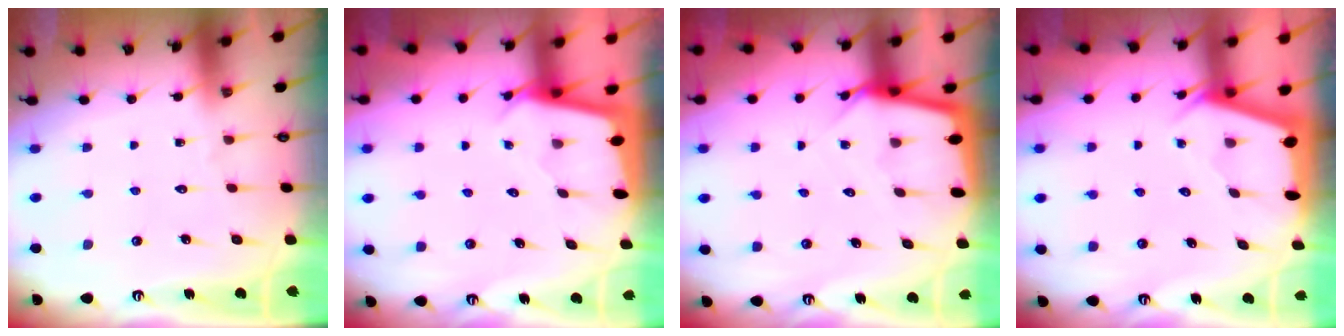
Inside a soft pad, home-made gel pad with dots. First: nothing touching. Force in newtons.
{"total": 2.4, "press": 2.4, "slide": 0.1}
{"total": 3.7, "press": 3.7, "slide": 0.3}
{"total": 2.4, "press": 2.4, "slide": 0.3}